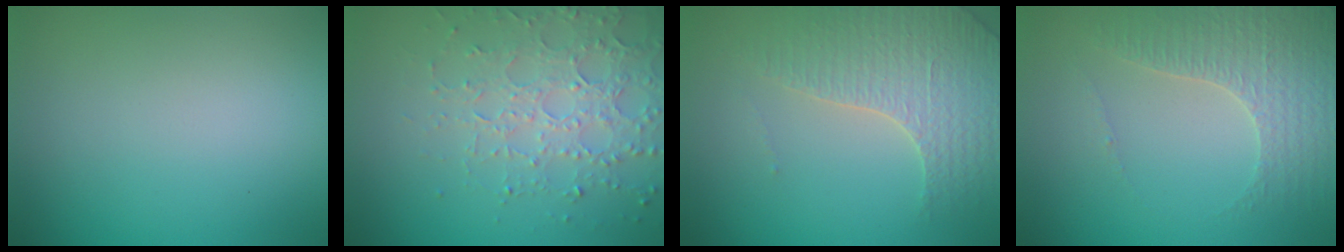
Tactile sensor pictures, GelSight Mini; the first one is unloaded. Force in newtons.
{"total": 4.0, "press": 4.0, "slide": 0.3}
{"total": 3.8, "press": 3.6, "slide": 1.0}
{"total": 3.4, "press": 3.4, "slide": 0.6}